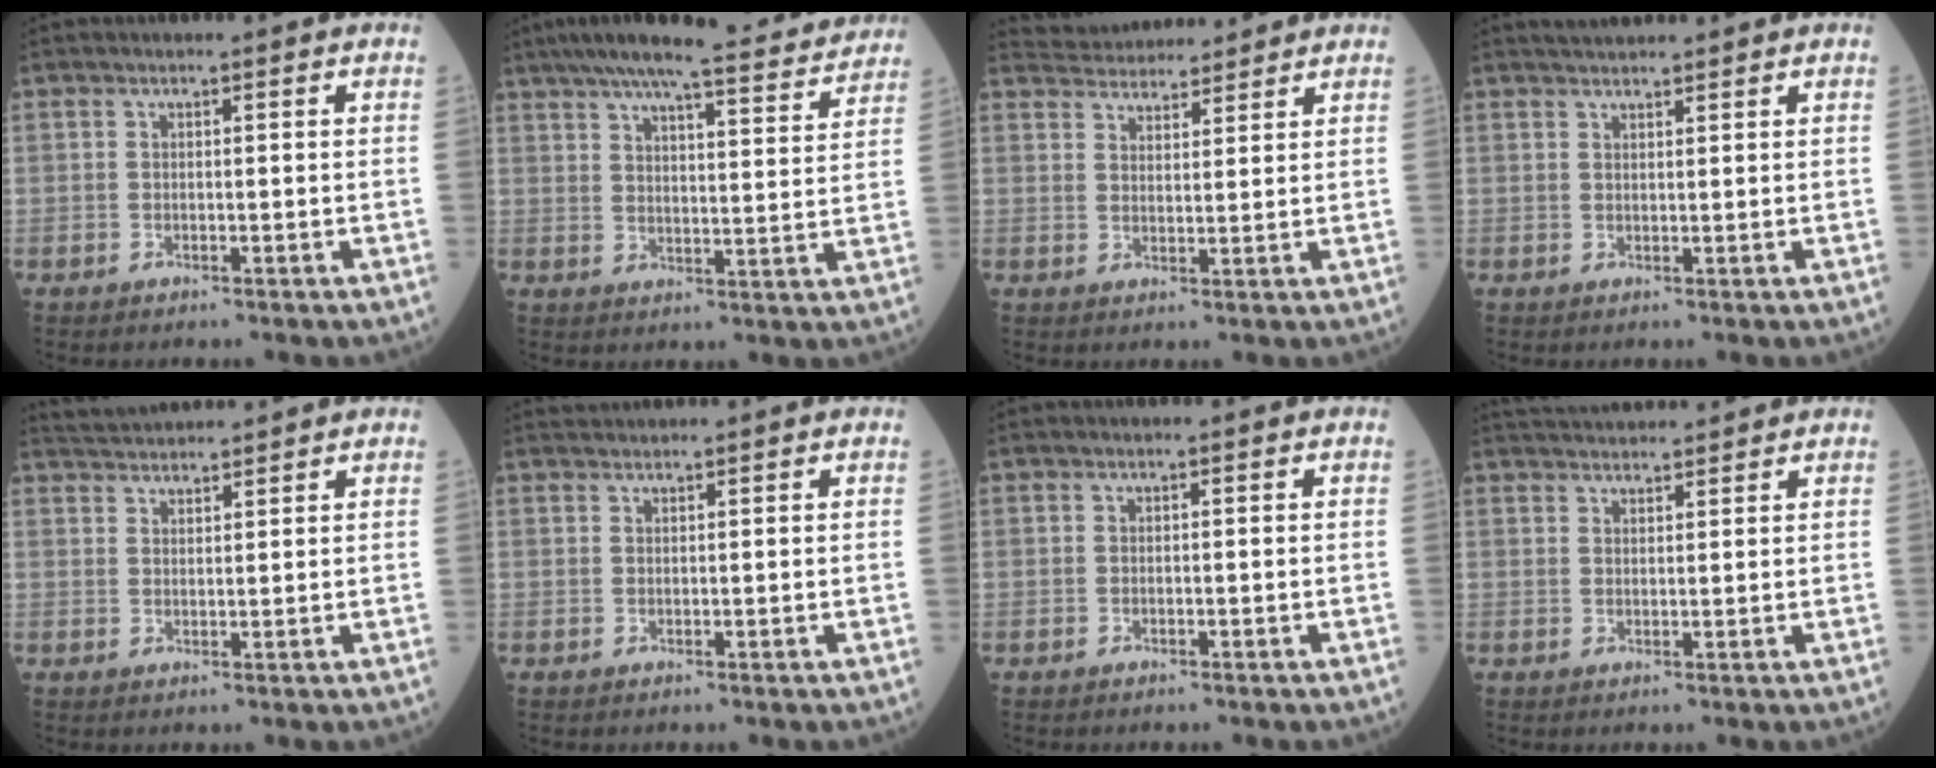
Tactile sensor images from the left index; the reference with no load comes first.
{"total": 19.1, "force": [17.1, 1.9, 8.2], "torque": [-0.127, 0.006, 0.225]}
{"total": 7.6, "force": [7.4, 1.5, 1.0], "torque": [-0.018, 0.028, 0.110]}
{"total": 2.8, "force": [2.6, 0.2, 0.9], "torque": [-0.014, 0.025, 0.046]}
{"total": 5.3, "force": [5.2, 0.0, 0.9], "torque": [-0.023, 0.035, 0.091]}
{"total": 1.3, "force": [1.3, -0.2, -0.1], "torque": [-0.002, 0.017, 0.031]}
{"total": 0.0}
{"total": 7.8, "force": [7.5, 0.8, 2.1], "torque": [-0.036, 0.035, 0.112]}